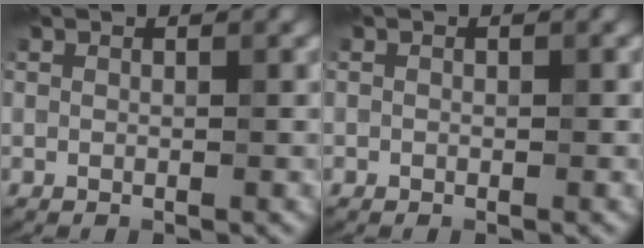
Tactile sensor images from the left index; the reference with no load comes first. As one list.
[{"total": 0.0}]